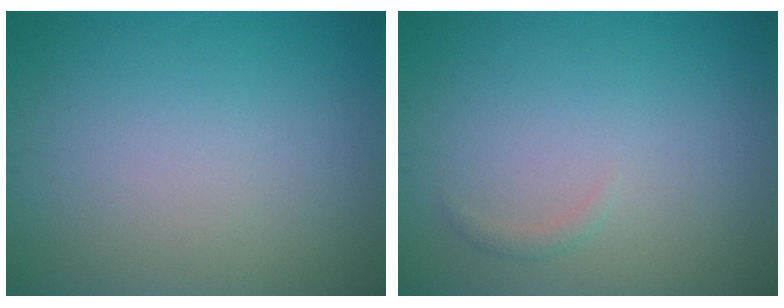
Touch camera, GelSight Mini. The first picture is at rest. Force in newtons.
{"total": 0.7, "press": 0.7, "slide": 0.0}